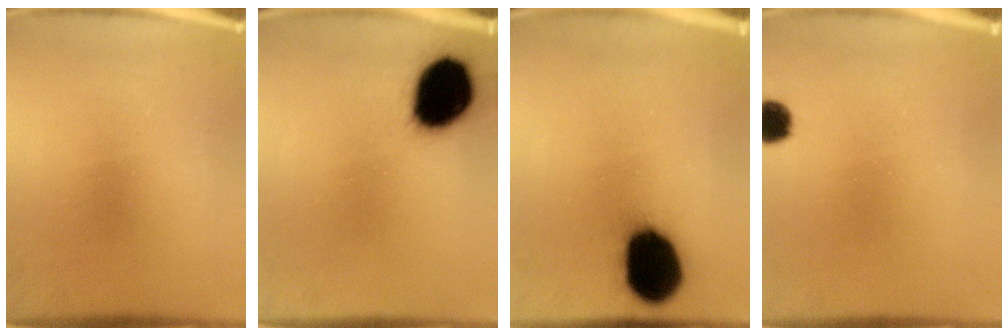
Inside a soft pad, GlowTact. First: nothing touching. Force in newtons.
{"total": 18.3}
{"total": 18.8}
{"total": 3.8}